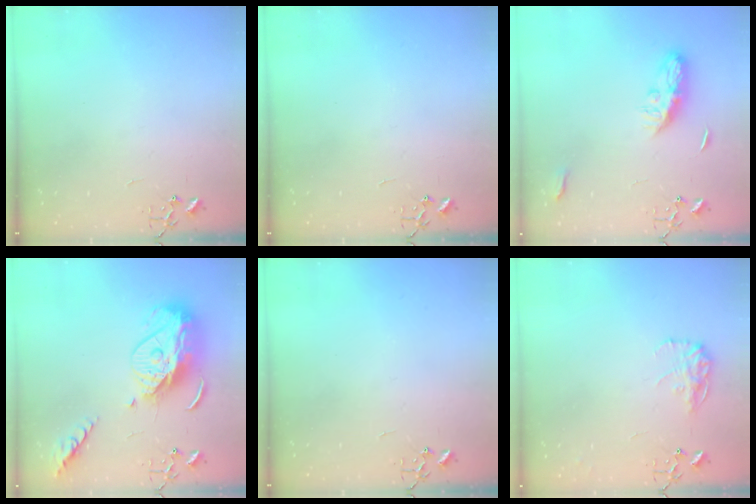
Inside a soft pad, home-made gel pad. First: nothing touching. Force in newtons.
{"total": 0.0}
{"total": 8.2, "press": 8.1, "slide": 0.6}
{"total": 17.5, "press": 17.4, "slide": 1.6}
{"total": 0.0}
{"total": 10.9, "press": 10.9, "slide": 0.4}